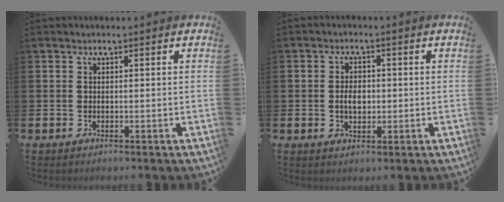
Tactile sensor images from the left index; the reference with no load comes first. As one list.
[{"total": 3.0, "force": [0.0, 2.0, 2.3], "torque": [-0.025, 0.001, -0.007]}]